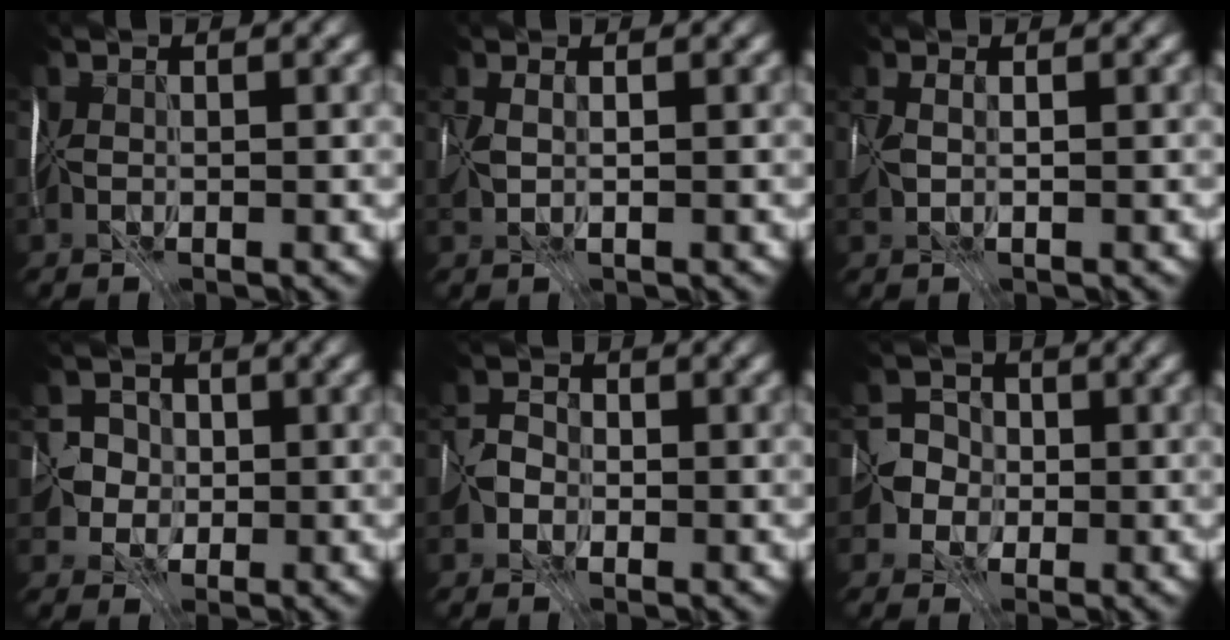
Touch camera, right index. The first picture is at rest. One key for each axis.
{"total": 0.8, "fx": 0.8, "fy": -0.1, "fz": 0.0, "tx": 0.006, "ty": 0.010, "tz": 0.024}
{"total": 0.7, "fx": 0.6, "fy": -0.3, "fz": -0.1, "tx": 0.010, "ty": 0.004, "tz": 0.019}
{"total": 3.0, "fx": -0.5, "fy": 3.0, "fz": 0.1, "tx": 0.033, "ty": 0.013, "tz": -0.023}
{"total": 0.8, "fx": -0.4, "fy": 0.3, "fz": -0.5, "tx": 0.017, "ty": 0.006, "tz": -0.009}
{"total": 3.5, "fx": -1.3, "fy": 3.3, "fz": -0.1, "tx": 0.034, "ty": 0.007, "tz": -0.036}